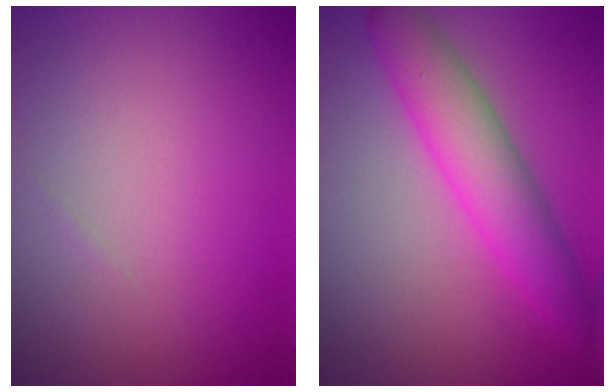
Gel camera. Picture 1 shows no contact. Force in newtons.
{"total": 5.2, "press": 5.2, "slide": 0.1}